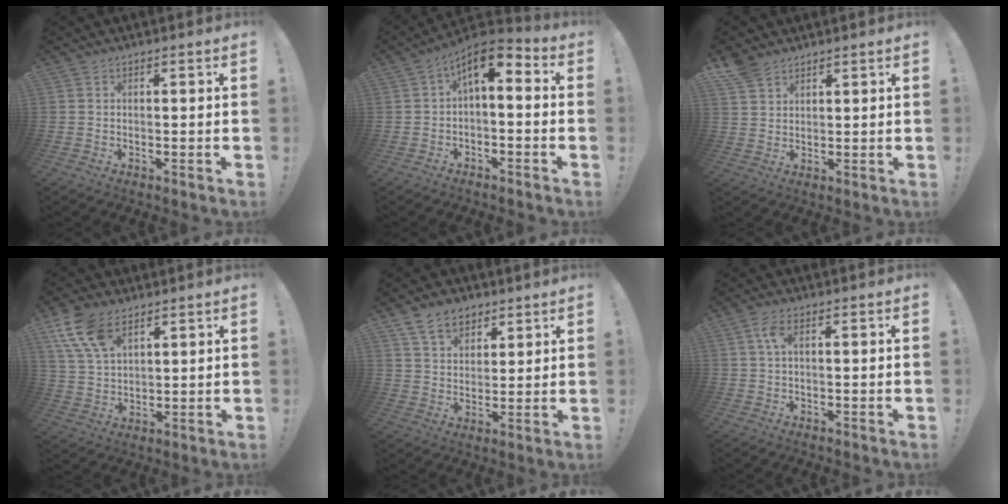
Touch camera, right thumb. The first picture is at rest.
{"total": 7.2, "force": [1.2, 3.0, 6.4], "torque": [-0.096, -0.005, 0.021]}
{"total": 5.1, "force": [4.0, 2.5, 1.8], "torque": [-0.033, -0.018, 0.078]}
{"total": 11.9, "force": [7.0, 6.8, 6.9], "torque": [-0.138, -0.023, 0.136]}
{"total": 9.8, "force": [6.2, 6.5, 3.9], "torque": [-0.067, -0.026, 0.121]}
{"total": 3.8, "force": [0.8, 1.5, 3.4], "torque": [-0.067, 0.006, 0.015]}